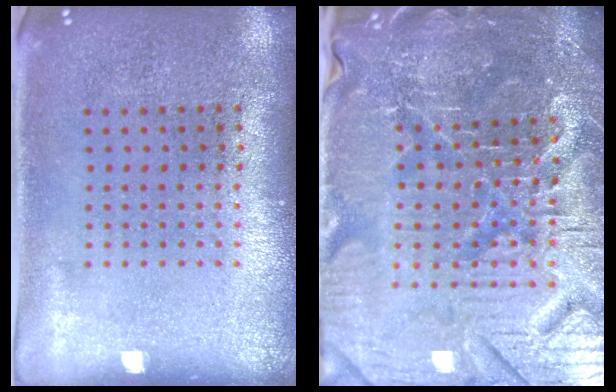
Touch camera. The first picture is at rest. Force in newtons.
{"total": 5.8, "press": 5.5, "slide": 1.9}